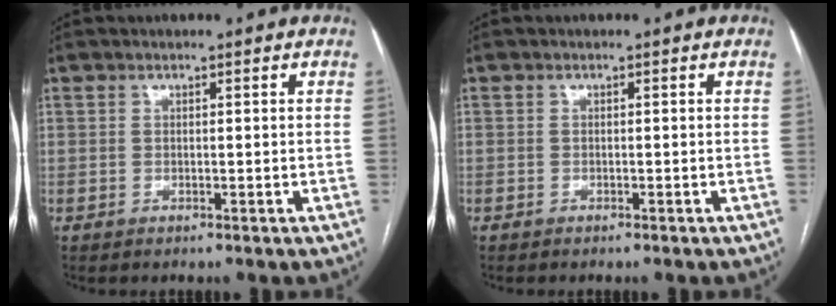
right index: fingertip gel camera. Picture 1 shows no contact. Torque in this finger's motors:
{"motor_torque": [0.03, -0.33, -0.49, -0.09]}